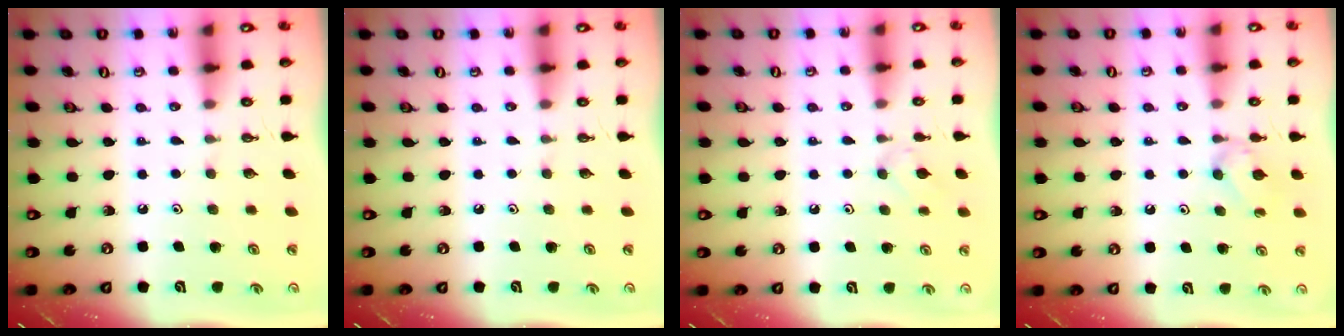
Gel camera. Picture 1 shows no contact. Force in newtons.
{"total": 0.0}
{"total": 2.2, "press": 2.1, "slide": 0.6}
{"total": 7.4, "press": 7.3, "slide": 0.8}